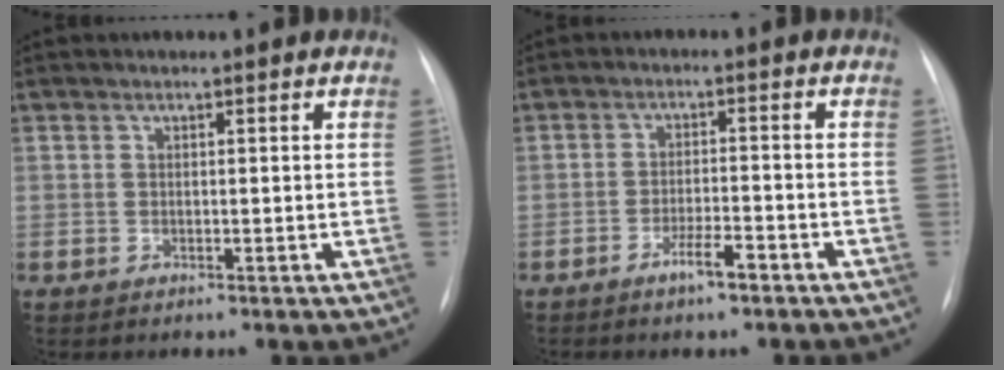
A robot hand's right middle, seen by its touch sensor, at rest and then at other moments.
{"total": 3.7, "force": [-2.5, 0.4, 2.7], "torque": [-0.051, -0.001, -0.044]}